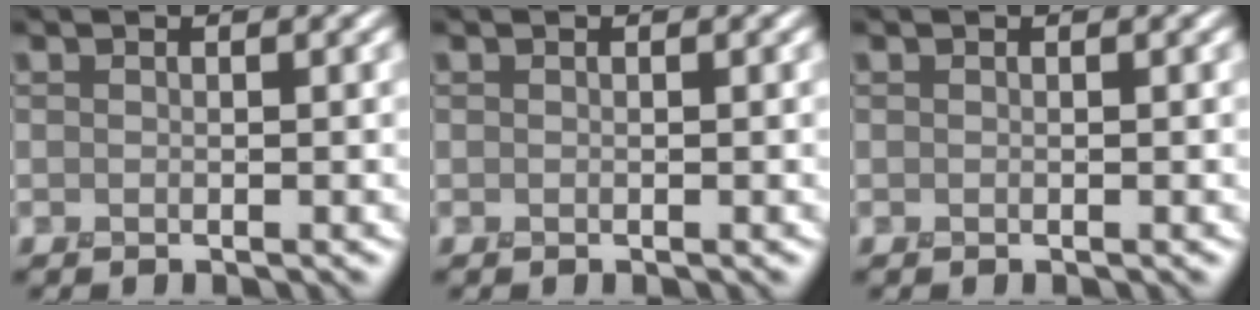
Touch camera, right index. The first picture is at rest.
{"total": 0.0}
{"total": 0.0}